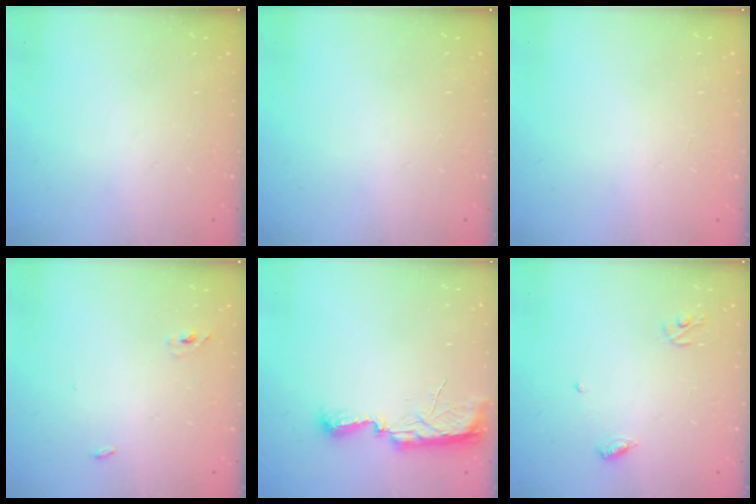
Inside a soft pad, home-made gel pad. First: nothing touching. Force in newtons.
{"total": 0.0}
{"total": 1.0, "press": 0.8, "slide": 0.6}
{"total": 2.9, "press": 2.7, "slide": 1.0}
{"total": 7.9, "press": 7.8, "slide": 0.8}
{"total": 4.9, "press": 4.9, "slide": 0.4}